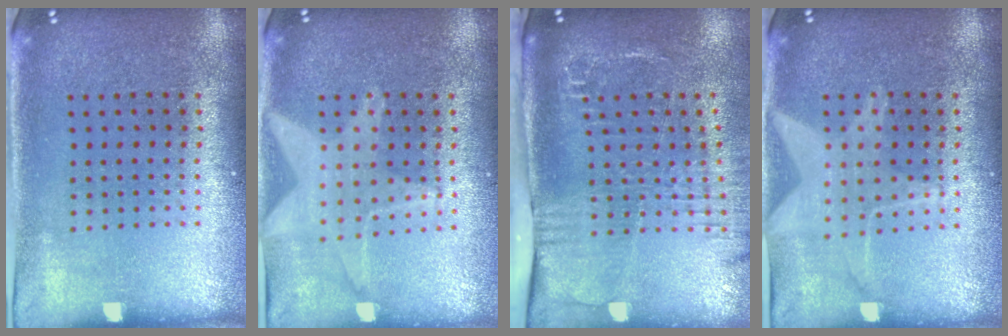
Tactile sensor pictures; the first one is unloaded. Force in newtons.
{"total": 1.7, "press": 1.5, "slide": 0.7}
{"total": 2.7, "press": 2.1, "slide": 1.6}
{"total": 1.5, "press": 1.5, "slide": 0.2}